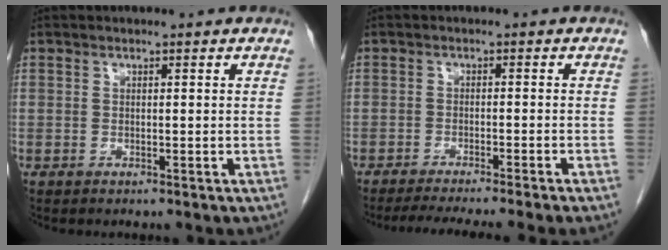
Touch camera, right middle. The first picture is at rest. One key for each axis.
{"total": 10.0, "fx": -8.5, "fy": -1.1, "fz": 5.2, "tx": -0.049, "ty": -0.018, "tz": -0.123}